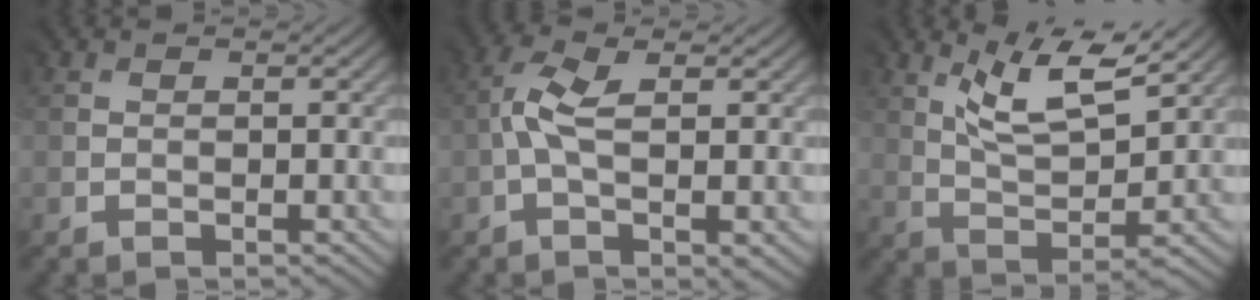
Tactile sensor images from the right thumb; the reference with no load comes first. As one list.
[{"total": 6.1, "force": [0.0, 2.4, 5.5], "torque": [-0.132, 0.011, -0.005]}, {"total": 8.1, "force": [5.9, 1.8, 5.3], "torque": [-0.104, -0.002, 0.109]}]